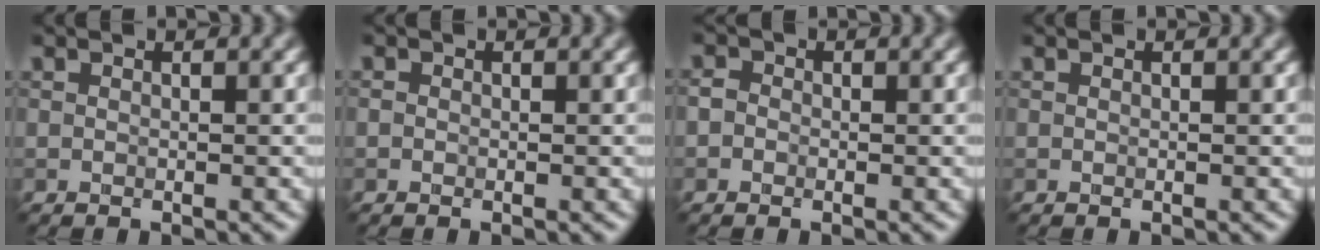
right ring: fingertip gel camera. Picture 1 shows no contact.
{"total": 0.0}
{"total": 0.9, "force": [-0.3, 0.8, 0.3], "torque": [-0.004, 0.000, -0.013]}
{"total": 0.0}